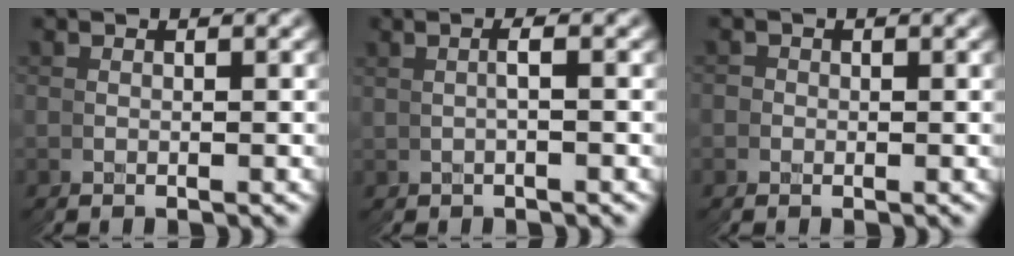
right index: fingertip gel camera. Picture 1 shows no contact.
{"total": 1.0, "force": [0.6, -0.6, 0.5], "torque": [-0.009, 0.012, 0.010]}
{"total": 2.0, "force": [-0.5, 0.8, -1.8], "torque": [0.032, -0.003, -0.008]}